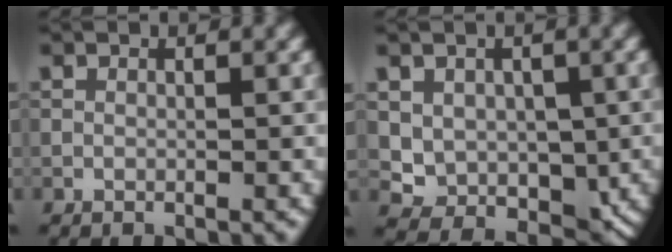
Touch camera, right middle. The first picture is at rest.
{"total": 4.7, "force": [0.4, 4.0, 2.5], "torque": [-0.037, -0.012, 0.016]}